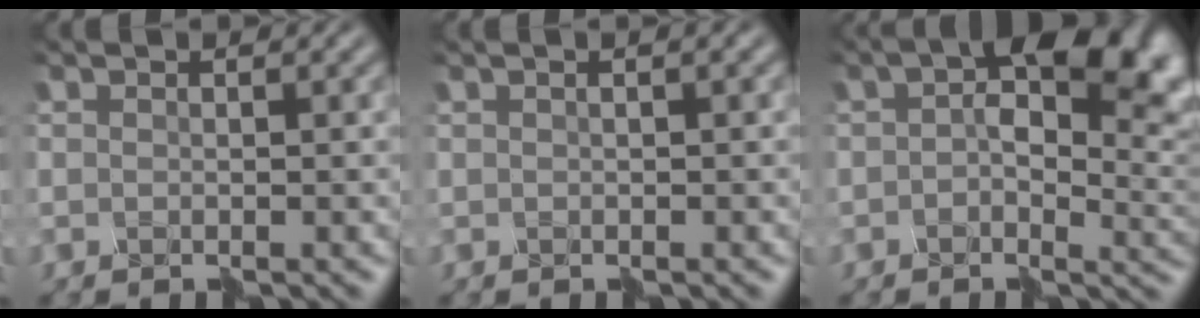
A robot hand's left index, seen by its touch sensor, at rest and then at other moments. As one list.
[{"total": 1.5, "force": [0.1, 0.6, 1.3], "torque": [-0.007, 0.009, 0.008]}, {"total": 11.3, "force": [2.8, 6.4, 8.9], "torque": [-0.115, 0.015, 0.031]}]